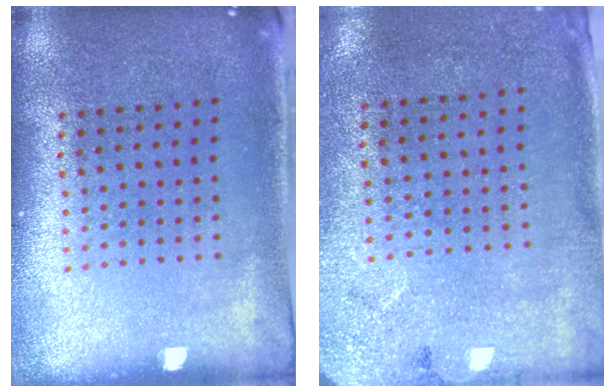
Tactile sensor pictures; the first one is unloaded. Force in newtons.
{"total": 2.7, "press": 2.2, "slide": 1.6}